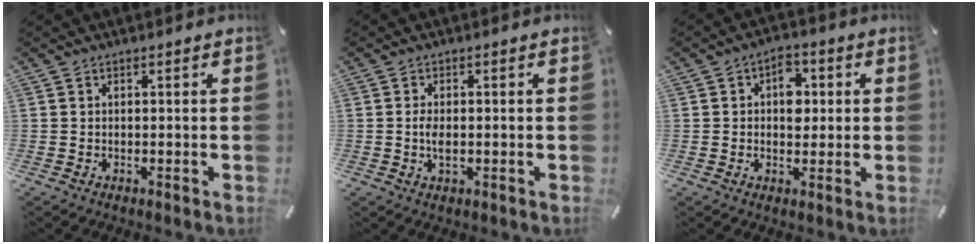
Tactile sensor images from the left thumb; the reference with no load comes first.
{"total": 3.0, "force": [-0.3, 1.6, 2.6], "torque": [-0.064, -0.004, -0.010]}
{"total": 6.1, "force": [0.8, 4.3, 4.3], "torque": [-0.046, -0.003, 0.005]}